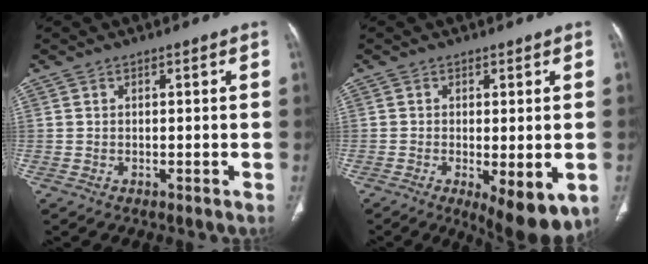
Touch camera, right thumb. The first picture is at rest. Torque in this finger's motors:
{"motor_torque": [-0.07, 0.11, 0.01, 0.01, 0.06]}